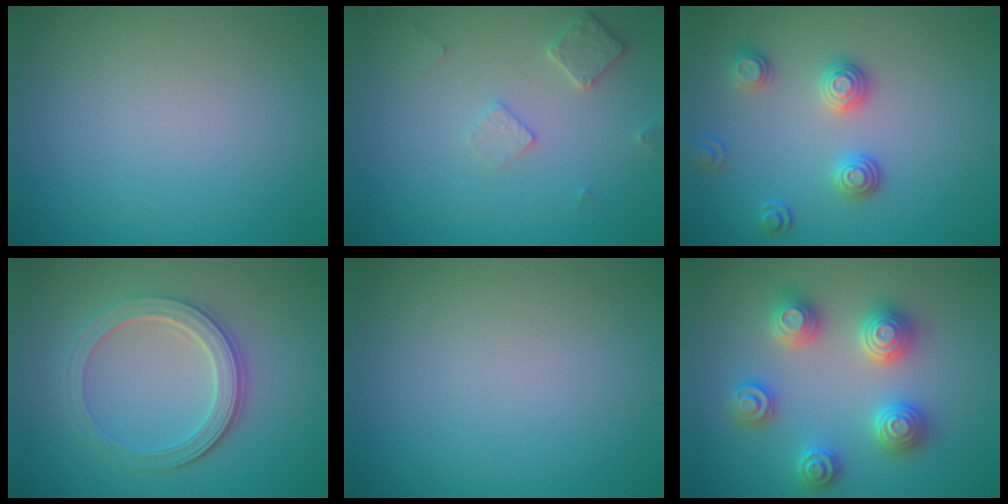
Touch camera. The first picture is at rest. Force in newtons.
{"total": 2.1, "press": 2.1, "slide": 0.3}
{"total": 2.7, "press": 2.6, "slide": 0.9}
{"total": 4.2, "press": 3.5, "slide": 2.3}
{"total": 0.0}
{"total": 4.7, "press": 4.6, "slide": 0.8}